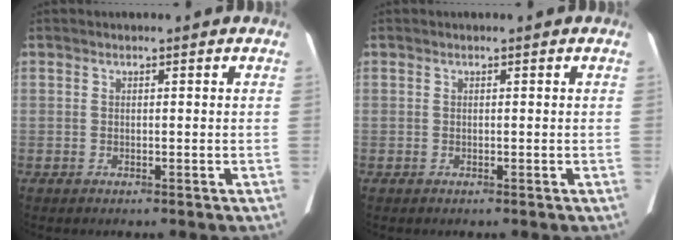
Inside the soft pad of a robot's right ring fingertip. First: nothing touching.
{"total": 0.0}